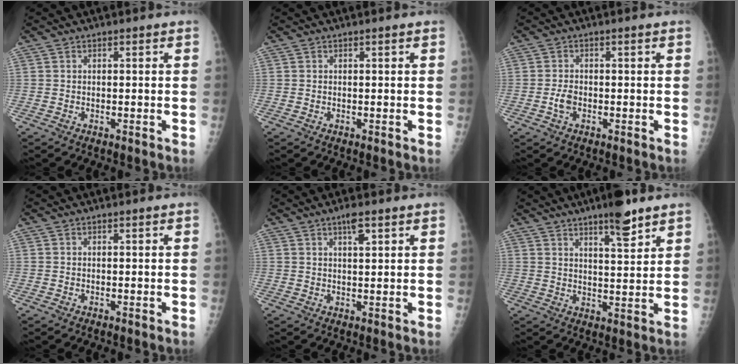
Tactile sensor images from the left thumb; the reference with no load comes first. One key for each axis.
{"total": 0.0}
{"total": 2.3, "fx": -0.8, "fy": 1.4, "fz": 1.7, "tx": -0.032, "ty": 0.009, "tz": -0.017}
{"total": 0.0}
{"total": 3.0, "fx": 1.7, "fy": 0.7, "fz": 2.3, "tx": -0.036, "ty": -0.004, "tz": 0.028}
{"total": 7.8, "fx": 5.5, "fy": 1.5, "fz": 5.3, "tx": -0.070, "ty": -0.033, "tz": 0.084}